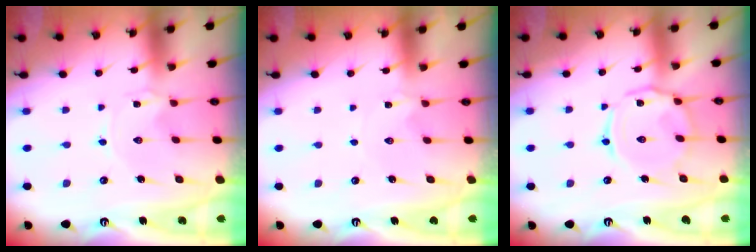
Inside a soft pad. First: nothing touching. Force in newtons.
{"total": 0.0}
{"total": 8.8, "press": 8.7, "slide": 0.5}